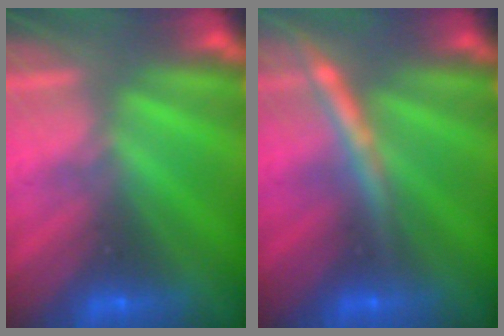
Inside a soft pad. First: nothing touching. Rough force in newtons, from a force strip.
{"total": 2.8}